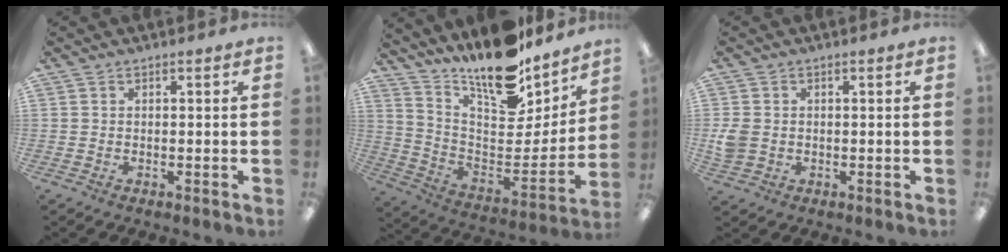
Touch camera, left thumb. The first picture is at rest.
{"total": 17.1, "force": [15.4, 4.7, 5.8], "torque": [-0.092, -0.137, 0.266]}
{"total": 3.9, "force": [-0.1, 3.3, 2.1], "torque": [-0.036, 0.002, -0.002]}